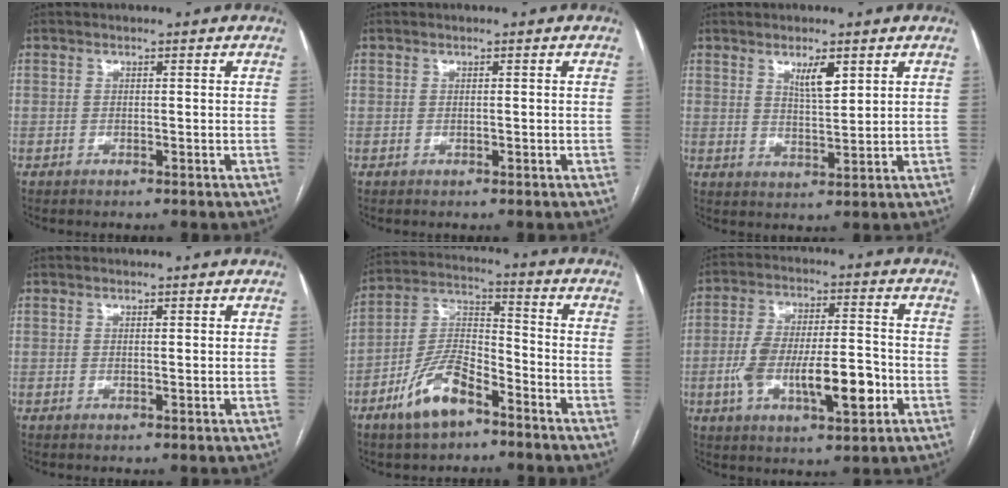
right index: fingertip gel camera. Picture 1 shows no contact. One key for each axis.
{"total": 0.0}
{"total": 4.3, "fx": 2.4, "fy": 1.0, "fz": 3.4, "tx": -0.061, "ty": -0.005, "tz": 0.044}
{"total": 0.7, "fx": 0.5, "fy": 0.1, "fz": 0.5, "tx": -0.009, "ty": -0.002, "tz": 0.006}
{"total": 10.4, "fx": -6.3, "fy": 3.8, "fz": 7.4, "tx": -0.162, "ty": 0.006, "tz": -0.118}
{"total": 14.0, "fx": -3.6, "fy": 4.3, "fz": 12.8, "tx": -0.233, "ty": 0.012, "tz": -0.054}